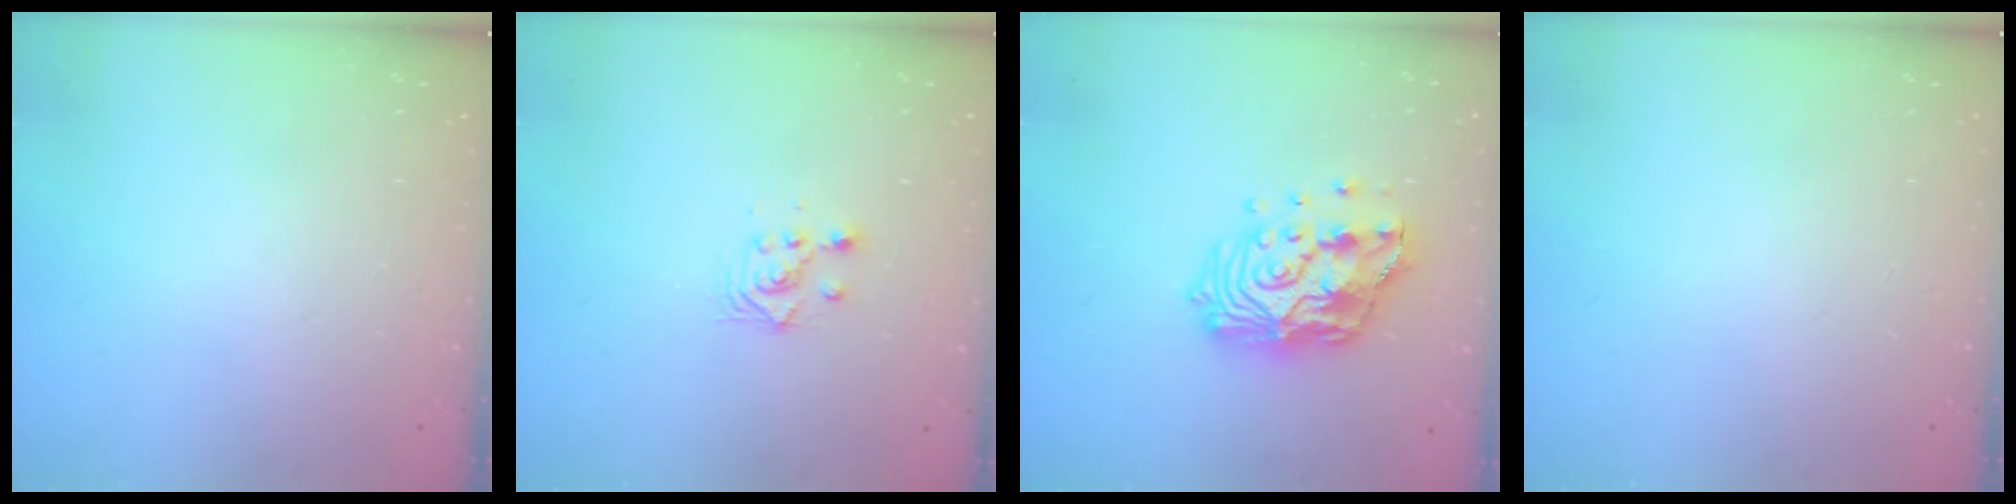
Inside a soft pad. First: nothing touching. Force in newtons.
{"total": 3.0, "press": 3.0, "slide": 0.1}
{"total": 16.3, "press": 16.2, "slide": 1.6}
{"total": 0.0}